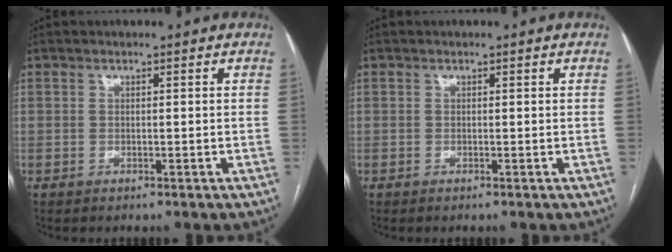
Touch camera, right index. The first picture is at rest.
{"total": 0.0}